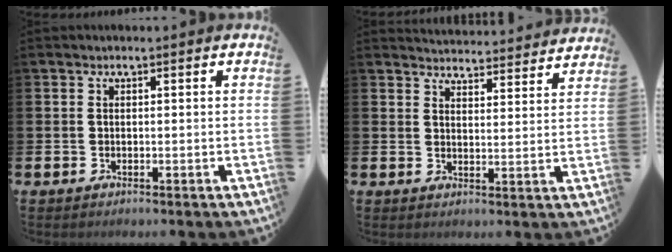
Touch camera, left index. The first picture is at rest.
{"total": 4.4, "force": [4.4, 0.4, -0.1], "torque": [0.002, -0.039, 0.077]}